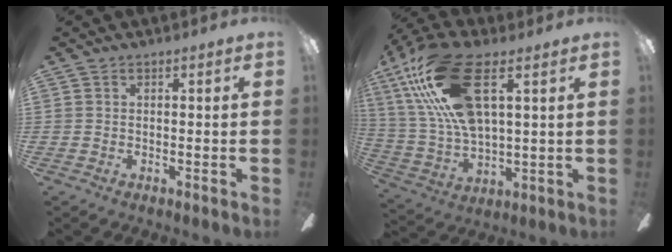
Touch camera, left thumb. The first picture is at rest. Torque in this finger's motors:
{"motor_torque": [2.17, 2.23, 1.41, -1.36, 0.64]}